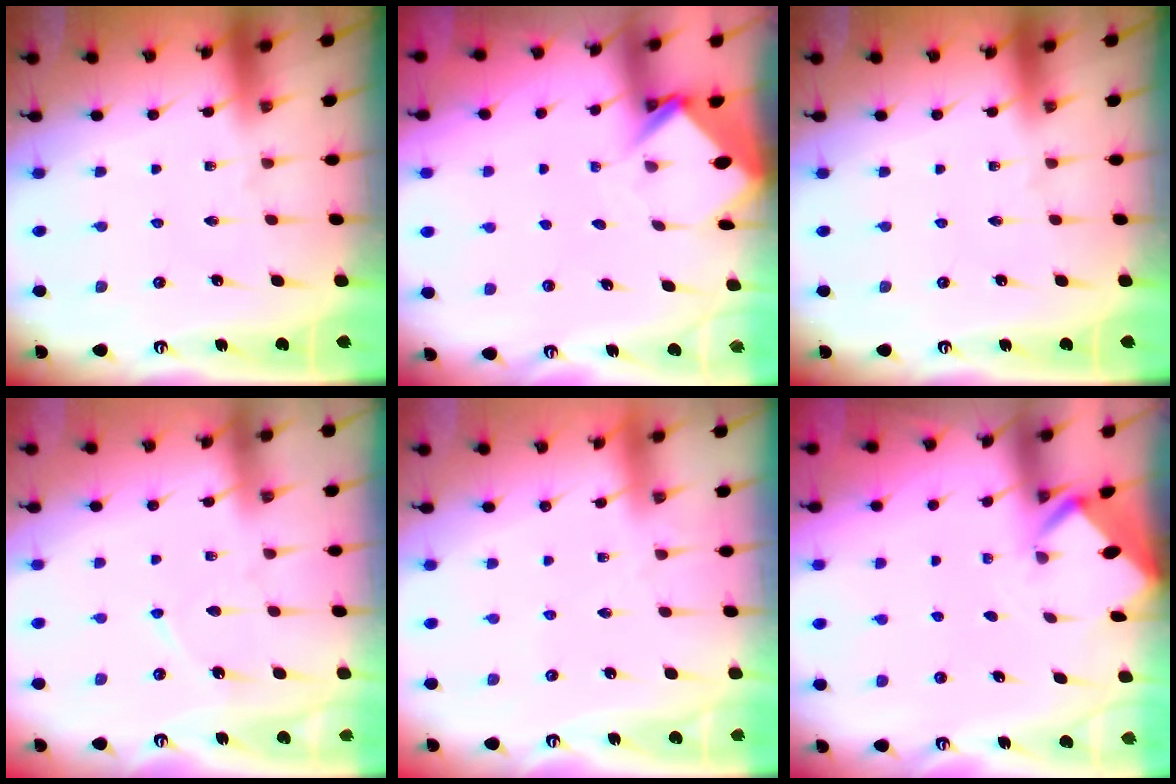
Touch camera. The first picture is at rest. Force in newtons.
{"total": 3.8, "press": 3.8, "slide": 0.2}
{"total": 0.0}
{"total": 3.5, "press": 3.4, "slide": 0.4}
{"total": 2.4, "press": 2.4, "slide": 0.4}
{"total": 2.4, "press": 2.4, "slide": 0.2}